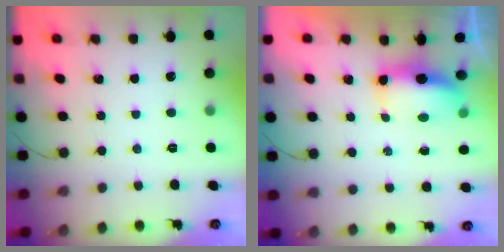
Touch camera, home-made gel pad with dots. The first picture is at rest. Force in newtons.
{"total": 7.0, "press": 6.9, "slide": 1.2}